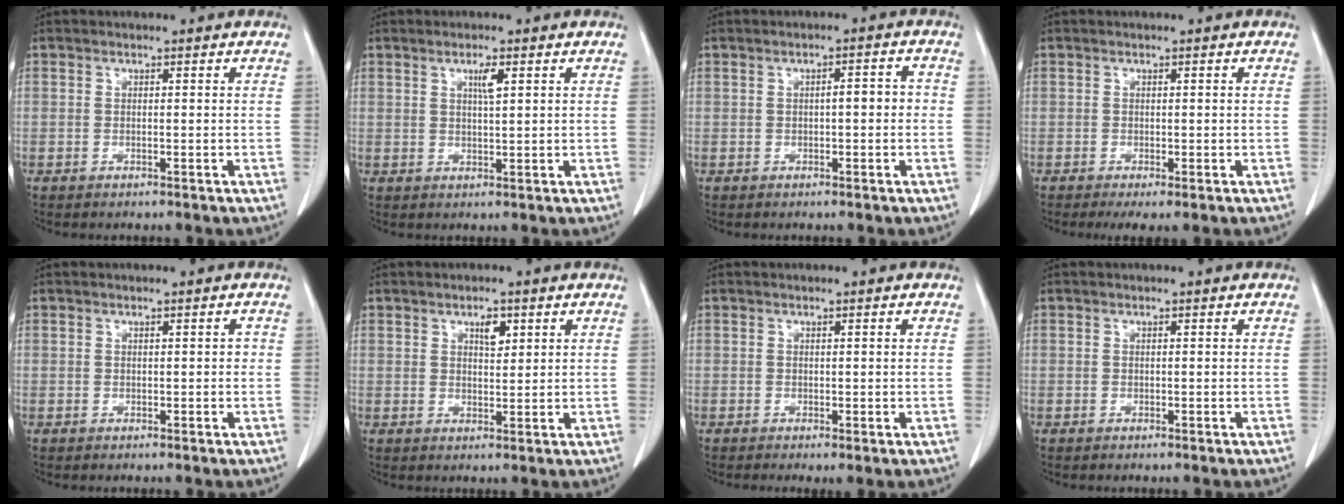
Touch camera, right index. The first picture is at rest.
{"total": 2.4, "force": [1.2, 0.3, 2.0], "torque": [-0.038, -0.001, 0.022]}
{"total": 2.6, "force": [-0.1, 0.9, 2.4], "torque": [-0.035, 0.014, 0.002]}
{"total": 2.3, "force": [-0.9, 0.8, 2.0], "torque": [-0.036, -0.004, -0.008]}
{"total": 0.6, "force": [0.1, 0.5, 0.4], "torque": [-0.003, 0.006, 0.005]}
{"total": 2.7, "force": [1.5, 1.2, 1.9], "torque": [-0.031, -0.003, 0.028]}
{"total": 1.1, "force": [0.0, 0.3, 1.1], "torque": [-0.023, -0.001, 0.008]}
{"total": 0.0}